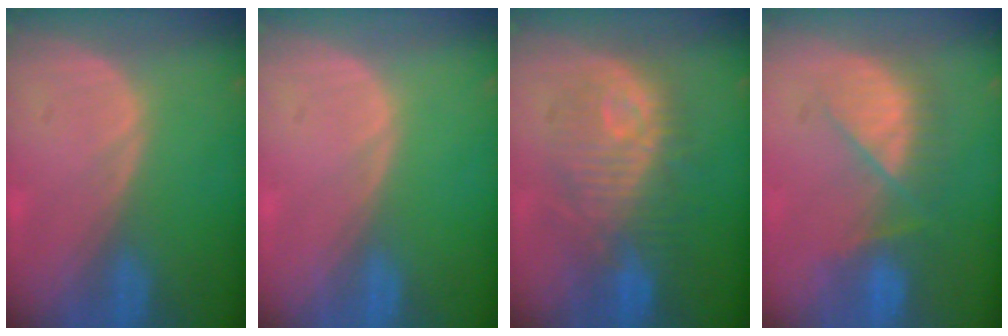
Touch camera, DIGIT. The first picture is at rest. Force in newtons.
{"total": 0.0}
{"total": 10.0, "press": 10.0, "slide": 0.8}
{"total": 7.2, "press": 7.0, "slide": 1.7}